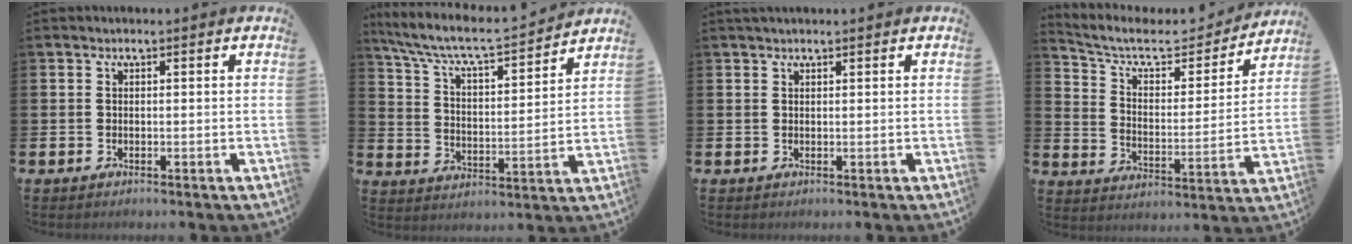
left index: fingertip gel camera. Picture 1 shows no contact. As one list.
[{"total": 7.5, "force": [6.9, 0.9, 2.6], "torque": [-0.083, -0.052, 0.115]}, {"total": 0.8, "force": [0.7, 0.1, 0.3], "torque": [-0.007, 0.002, 0.013]}, {"total": 8.4, "force": [7.1, 3.0, 3.3], "torque": [-0.094, -0.045, 0.116]}]